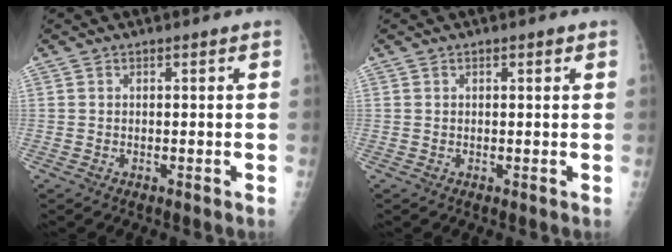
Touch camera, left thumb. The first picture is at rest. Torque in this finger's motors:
{"motor_torque": [-0.20, -0.04, -0.19, -0.25, 0.04]}